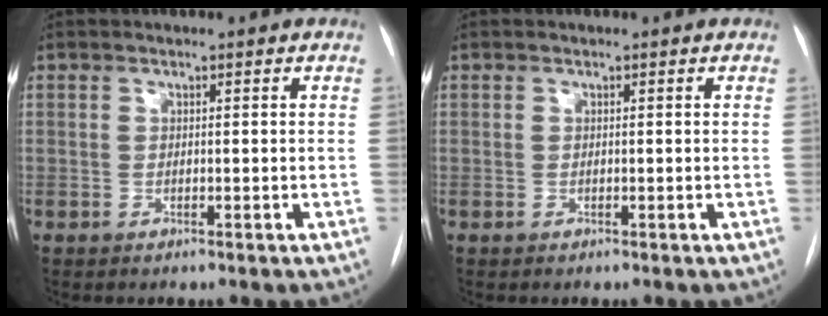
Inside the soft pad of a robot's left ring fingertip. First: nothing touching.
{"total": 0.0}